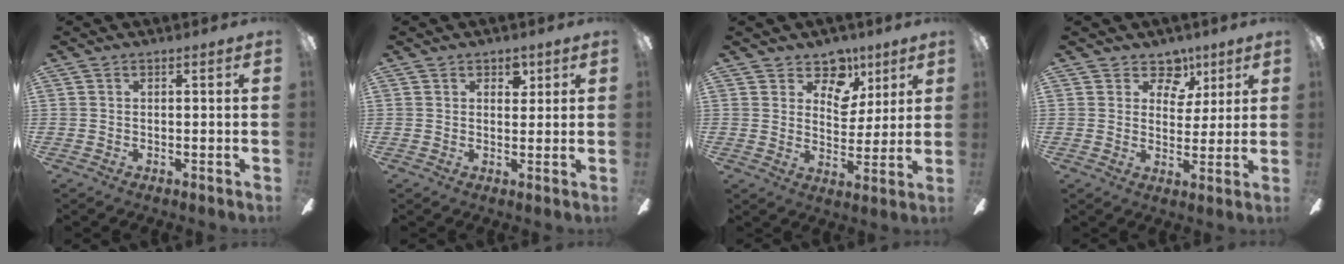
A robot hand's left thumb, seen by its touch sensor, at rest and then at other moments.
{"total": 3.4, "force": [2.1, 2.0, 1.7], "torque": [-0.004, -0.007, 0.031]}
{"total": 10.2, "force": [5.9, 7.3, 4.1], "torque": [-0.050, -0.034, 0.108]}
{"total": 8.0, "force": [4.6, 5.8, 3.0], "torque": [-0.030, -0.023, 0.081]}